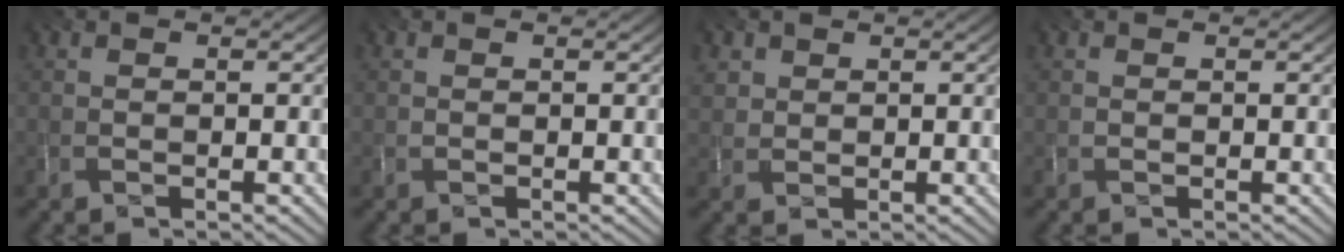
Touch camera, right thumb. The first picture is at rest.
{"total": 0.0}
{"total": 1.9, "force": [1.0, 1.6, 0.3], "torque": [-0.014, -0.005, 0.024]}
{"total": 0.0}